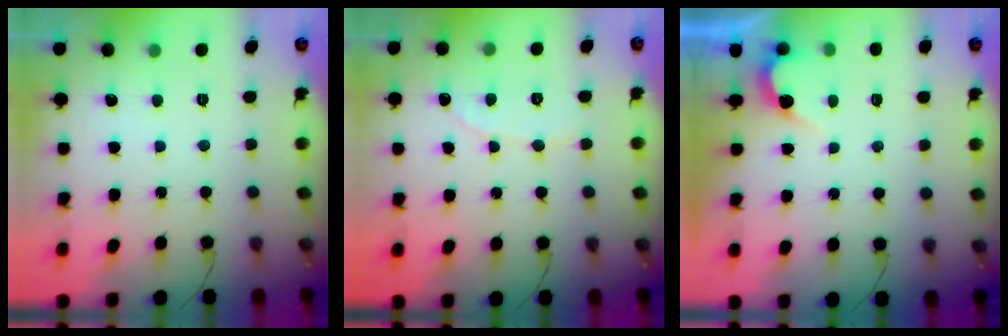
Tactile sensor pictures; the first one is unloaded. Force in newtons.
{"total": 1.9, "press": 1.8, "slide": 0.2}
{"total": 3.0, "press": 3.0, "slide": 0.1}